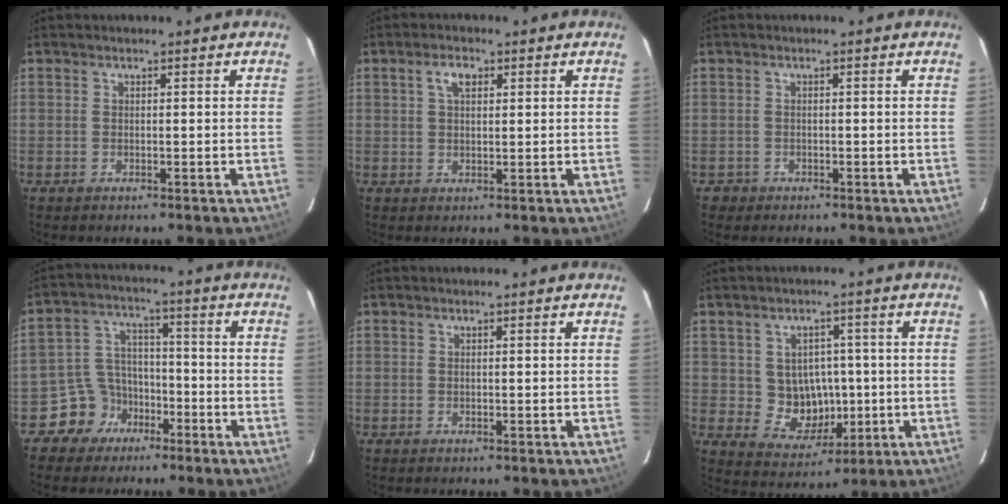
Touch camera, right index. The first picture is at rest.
{"total": 3.2, "force": [1.3, 1.7, 2.4], "torque": [-0.044, 0.010, 0.024]}
{"total": 1.7, "force": [-0.8, 1.5, 0.0], "torque": [-0.004, 0.006, -0.010]}
{"total": 7.8, "force": [-5.1, 5.9, 0.8], "torque": [-0.029, 0.033, -0.088]}
{"total": 0.0}
{"total": 8.0, "force": [-0.2, 7.4, 2.9], "torque": [-0.061, 0.008, 0.016]}